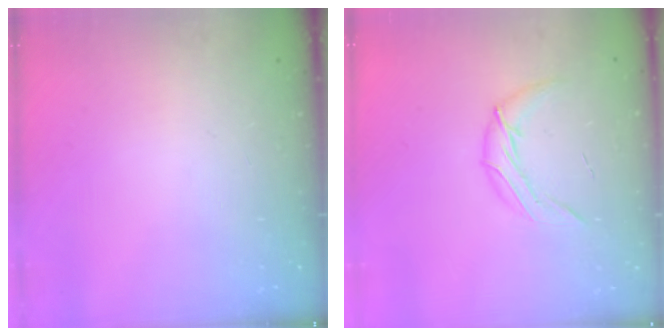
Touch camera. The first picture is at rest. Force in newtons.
{"total": 9.6, "press": 9.4, "slide": 1.9}